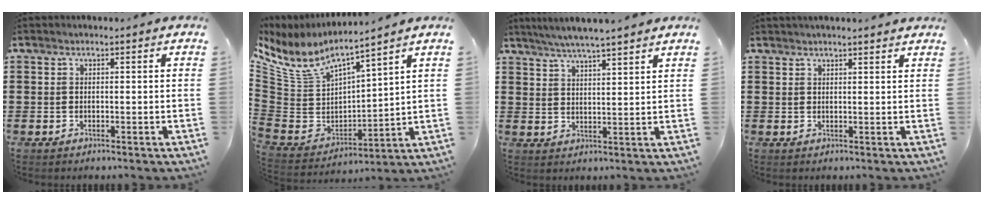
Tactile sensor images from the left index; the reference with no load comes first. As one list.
[{"total": 6.4, "force": [5.4, 2.0, 2.9], "torque": [-0.086, -0.043, 0.091]}, {"total": 4.4, "force": [4.1, -0.5, 1.5], "torque": [-0.041, -0.013, 0.072]}, {"total": 1.7, "force": [1.7, -0.1, 0.3], "torque": [-0.008, 0.001, 0.032]}]